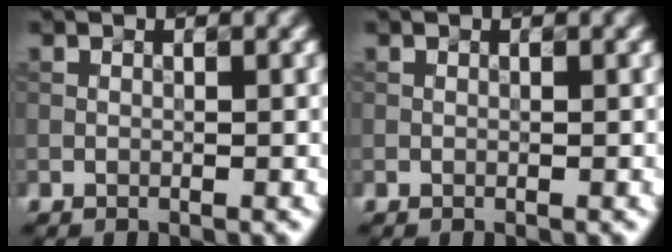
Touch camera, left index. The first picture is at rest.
{"total": 0.0}